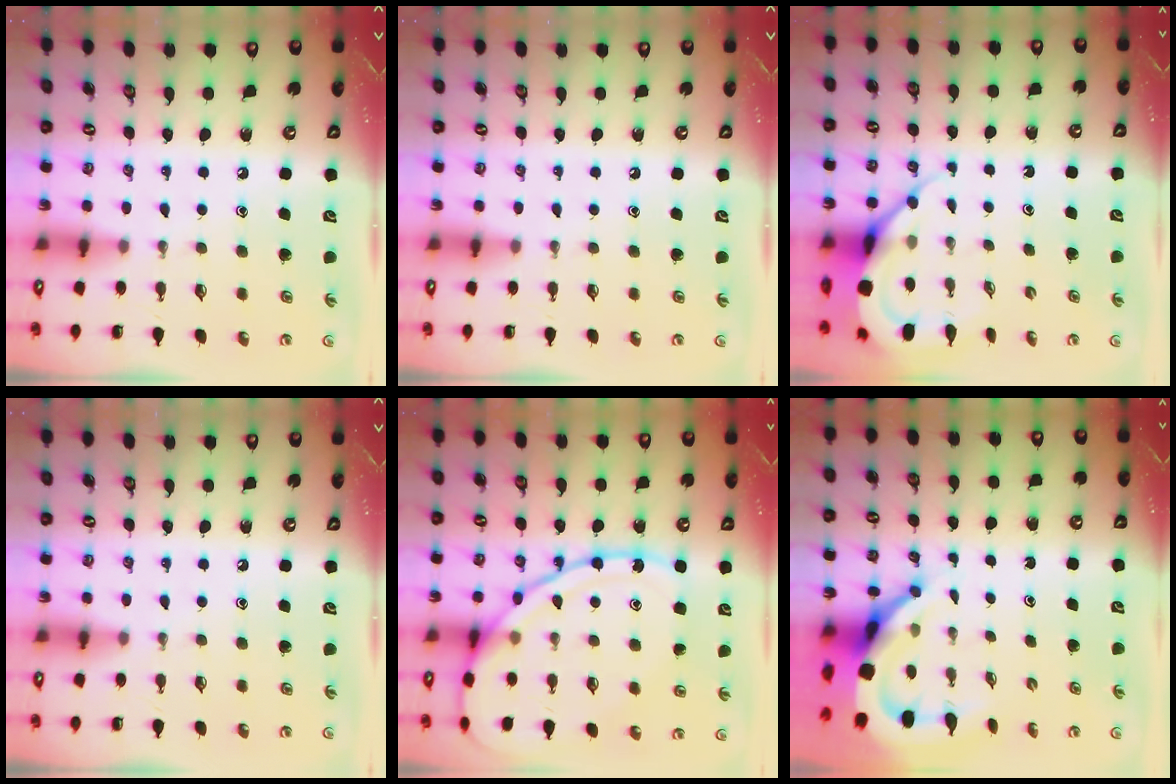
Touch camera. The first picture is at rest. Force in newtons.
{"total": 0.0}
{"total": 7.3, "press": 7.3, "slide": 0.6}
{"total": 0.0}
{"total": 14.9, "press": 14.8, "slide": 1.2}
{"total": 9.1, "press": 9.0, "slide": 1.2}